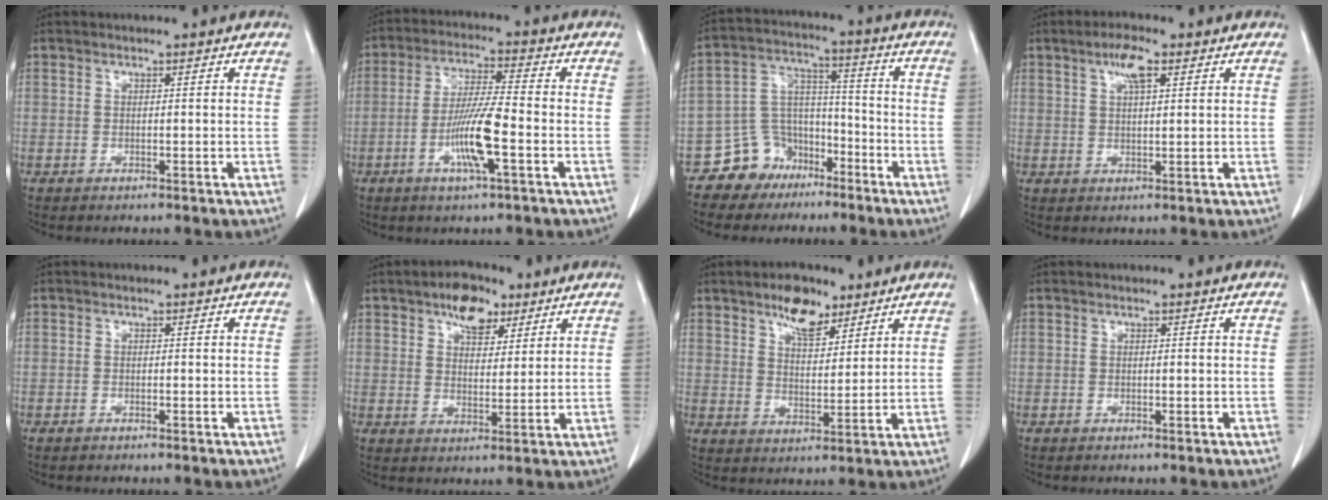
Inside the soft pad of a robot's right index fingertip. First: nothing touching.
{"total": 9.0, "force": [-2.9, 0.3, 8.5], "torque": [-0.166, -0.005, -0.056]}
{"total": 8.8, "force": [-6.0, 6.3, 1.1], "torque": [-0.022, 0.038, -0.101]}
{"total": 4.3, "force": [2.2, 1.0, 3.6], "torque": [-0.073, 0.006, 0.040]}
{"total": 0.0}
{"total": 7.2, "force": [4.5, 3.8, 4.2], "torque": [-0.068, 0.013, 0.075]}
{"total": 7.2, "force": [5.0, 3.0, 4.3], "torque": [-0.075, 0.005, 0.088]}
{"total": 0.0}